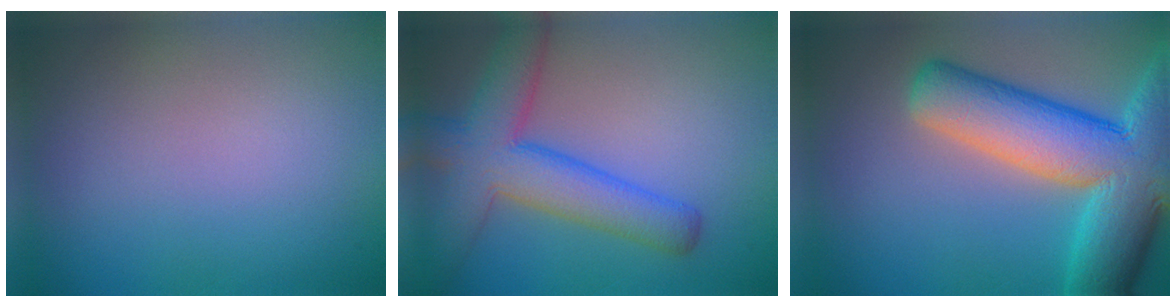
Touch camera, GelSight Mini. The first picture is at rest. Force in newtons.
{"total": 7.5, "press": 7.5, "slide": 0.3}
{"total": 12.0, "press": 12.0, "slide": 0.8}